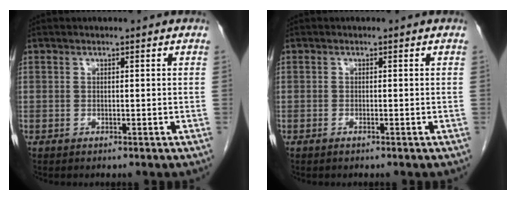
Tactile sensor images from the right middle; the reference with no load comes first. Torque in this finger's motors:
{"motor_torque": [-0.50, 0.05, -0.01, -0.01]}